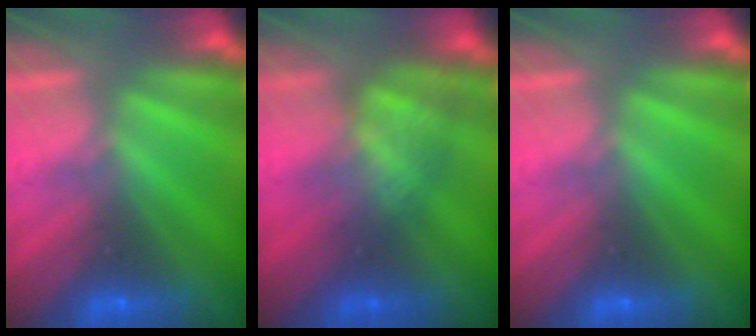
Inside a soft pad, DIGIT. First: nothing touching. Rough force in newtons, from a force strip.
{"total": 3.8}
{"total": 0.0}